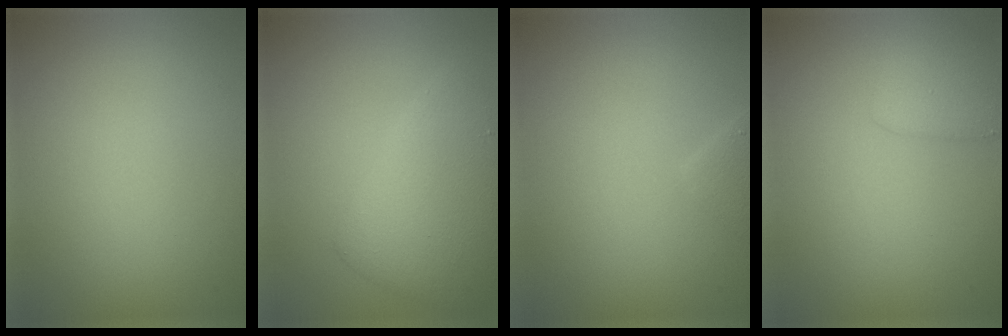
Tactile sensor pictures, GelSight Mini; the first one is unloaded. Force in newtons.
{"total": 5.7, "press": 5.7, "slide": 0.1}
{"total": 1.3, "press": 1.3, "slide": 0.1}
{"total": 2.2, "press": 2.2, "slide": 0.1}